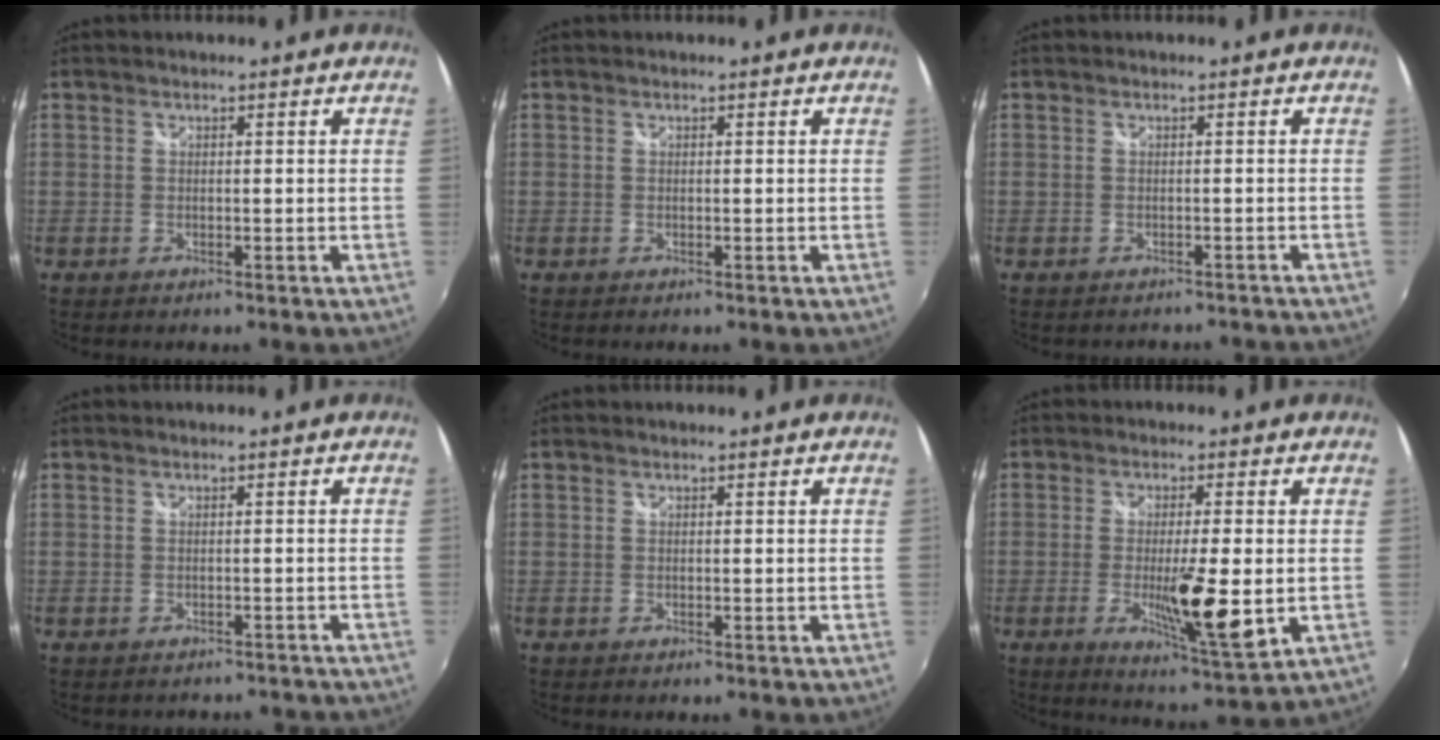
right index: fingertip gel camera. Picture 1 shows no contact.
{"total": 0.0}
{"total": 5.5, "force": [-5.0, 1.6, 1.7], "torque": [-0.030, -0.017, -0.059]}
{"total": 6.4, "force": [-5.8, 1.9, 1.8], "torque": [-0.032, -0.015, -0.066]}
{"total": 0.0}
{"total": 10.8, "force": [-1.9, 1.9, 10.5], "torque": [-0.177, -0.025, -0.029]}